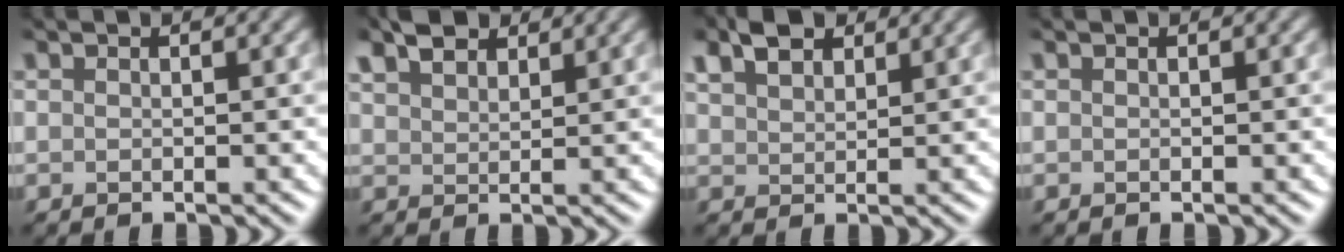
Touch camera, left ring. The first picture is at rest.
{"total": 3.1, "force": [2.4, 1.3, 1.3], "torque": [-0.037, 0.014, 0.047]}
{"total": 3.1, "force": [2.1, 1.6, 1.6], "torque": [-0.042, 0.012, 0.041]}
{"total": 0.0}